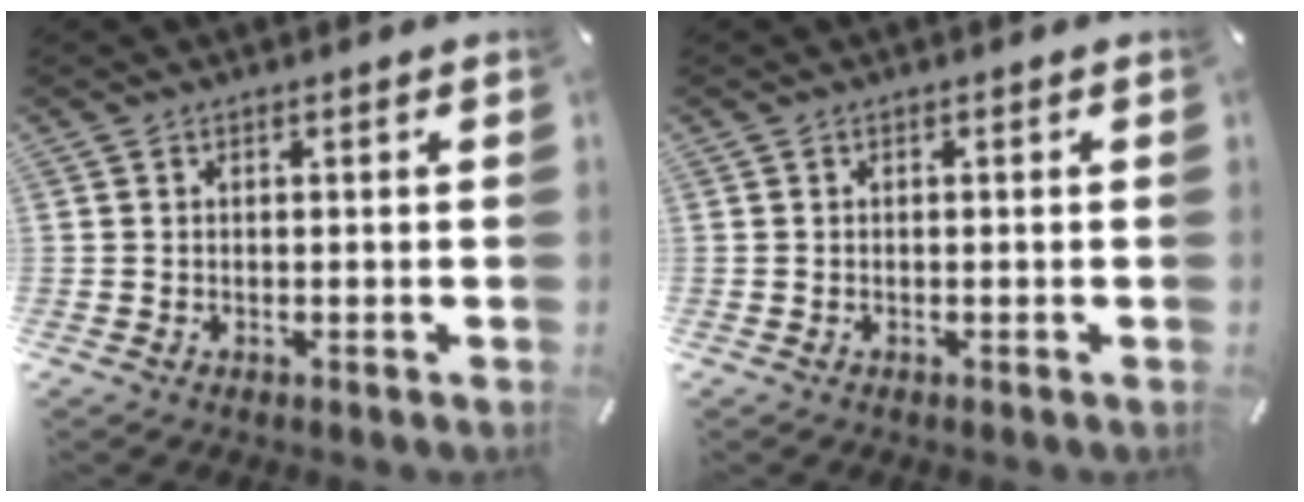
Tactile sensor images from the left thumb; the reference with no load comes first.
{"total": 0.0}